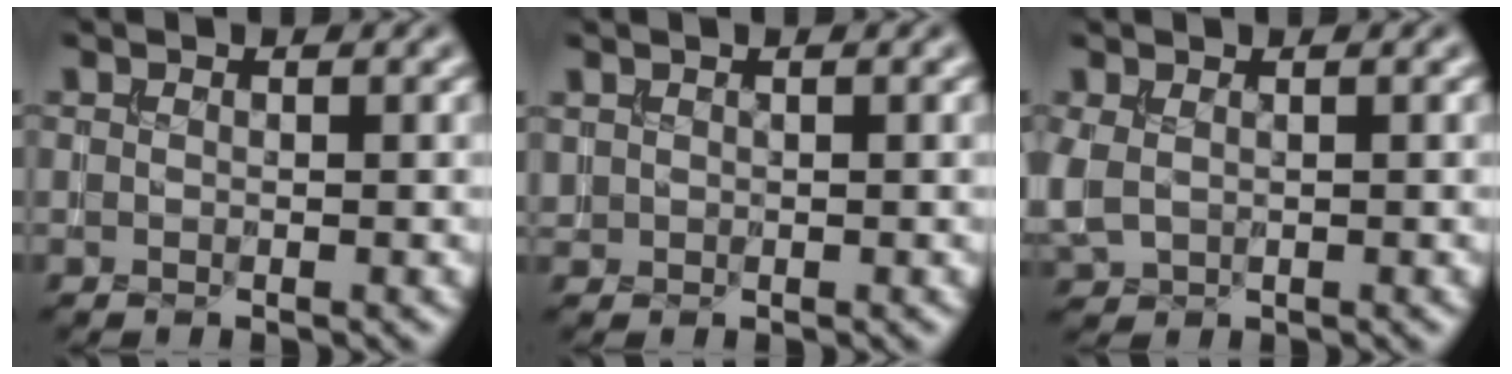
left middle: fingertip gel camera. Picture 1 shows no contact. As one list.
[{"total": 0.5, "force": [0.4, 0.2, 0.1], "torque": [-0.003, 0.002, 0.013]}, {"total": 2.3, "force": [0.2, 1.6, 1.7], "torque": [-0.053, -0.003, 0.008]}]